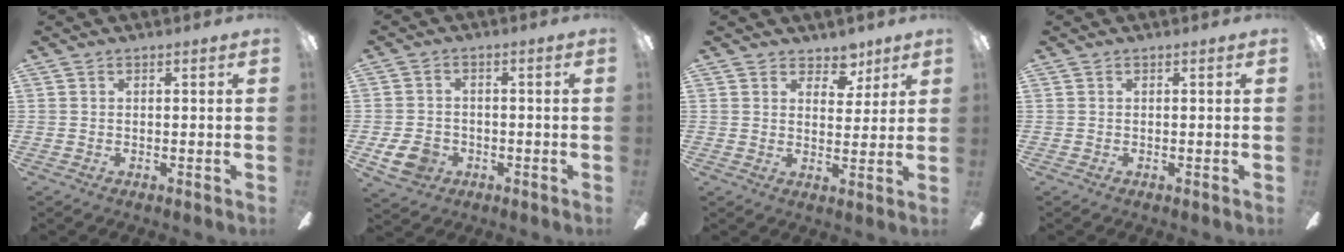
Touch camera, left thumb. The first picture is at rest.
{"total": 7.1, "force": [-2.5, 5.5, 3.7], "torque": [-0.084, 0.014, -0.048]}
{"total": 6.2, "force": [4.4, 3.7, 2.2], "torque": [-0.010, -0.027, 0.073]}
{"total": 0.0}